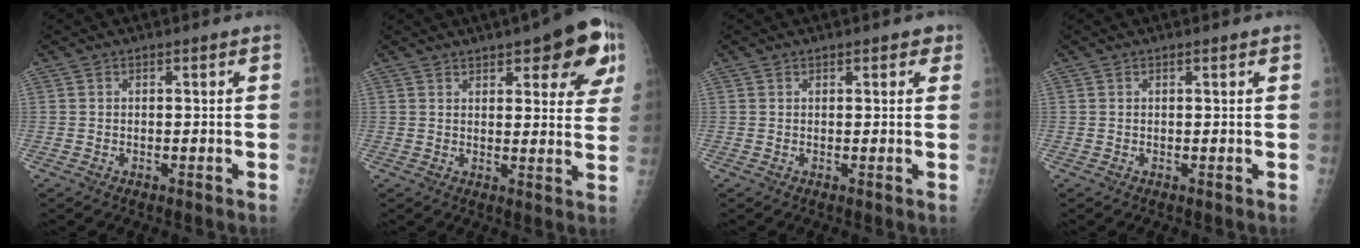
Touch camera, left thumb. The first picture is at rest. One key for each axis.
{"total": 13.7, "fx": 6.9, "fy": 4.8, "fz": 10.8, "tx": -0.096, "ty": -0.019, "tz": 0.081}
{"total": 2.0, "fx": 1.2, "fy": 1.0, "fz": 1.2, "tx": 0.001, "ty": -0.002, "tz": 0.011}
{"total": 0.6, "fx": 0.4, "fy": 0.1, "fz": 0.4, "tx": -0.005, "ty": 0.000, "tz": 0.004}